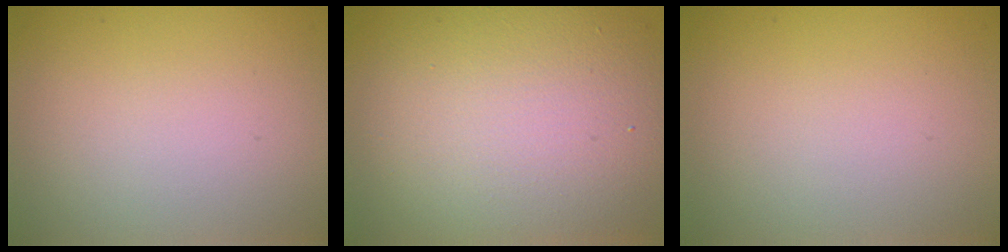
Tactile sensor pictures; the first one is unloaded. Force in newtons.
{"total": 11.1, "press": 11.1, "slide": 0.5}
{"total": 0.0}